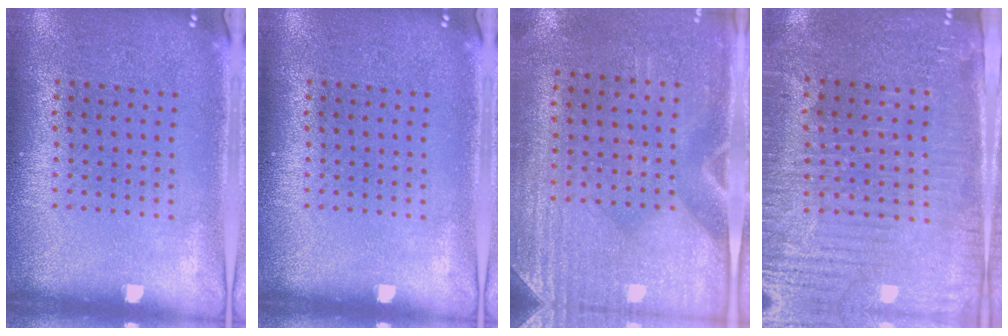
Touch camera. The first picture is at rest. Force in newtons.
{"total": 0.0}
{"total": 3.0, "press": 2.6, "slide": 1.5}
{"total": 3.7, "press": 3.4, "slide": 1.5}